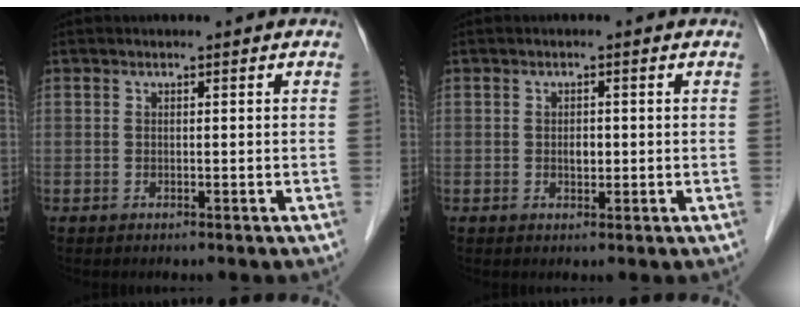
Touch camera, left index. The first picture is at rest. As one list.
[{"total": 1.5, "force": [-0.3, 0.9, 1.1], "torque": [-0.017, -0.003, -0.004]}]